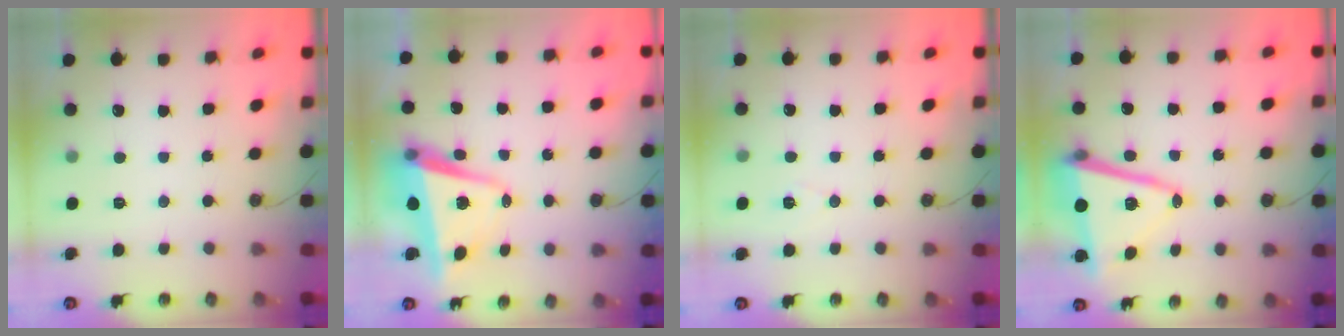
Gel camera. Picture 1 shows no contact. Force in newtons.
{"total": 7.4, "press": 7.2, "slide": 1.3}
{"total": 5.1, "press": 2.6, "slide": 4.4}
{"total": 13.5, "press": 13.2, "slide": 2.9}